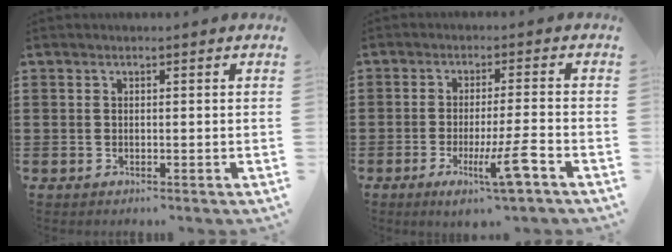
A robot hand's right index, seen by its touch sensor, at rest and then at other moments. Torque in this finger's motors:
{"motor_torque": [1.38, -0.76, 0.56, 0.16]}